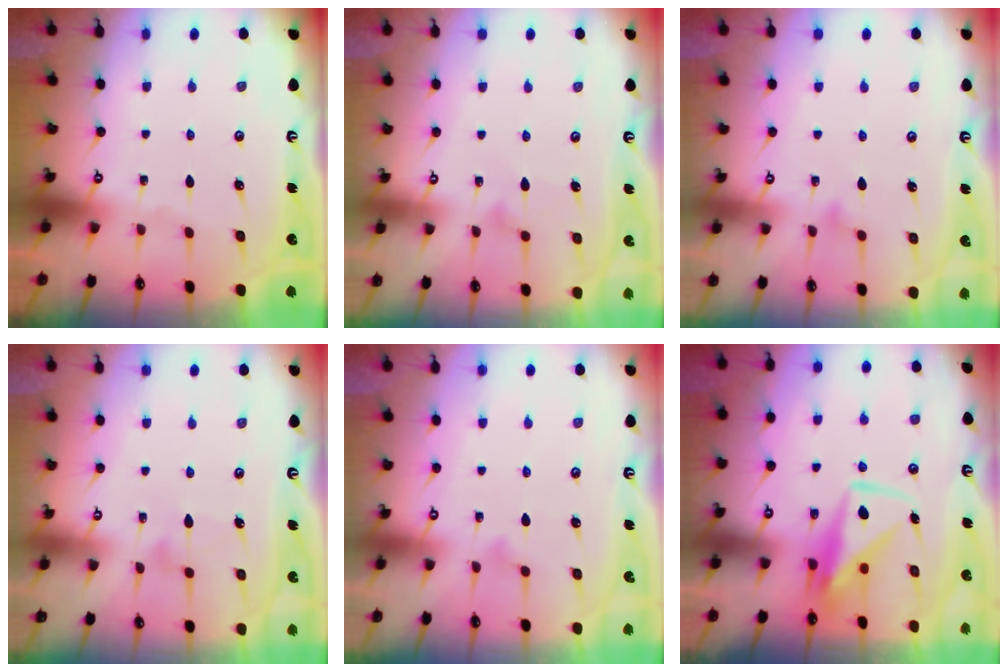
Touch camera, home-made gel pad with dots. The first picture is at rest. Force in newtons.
{"total": 10.4, "press": 10.3, "slide": 0.5}
{"total": 7.1, "press": 7.1, "slide": 0.3}
{"total": 5.6, "press": 5.6, "slide": 0.2}
{"total": 3.9, "press": 3.9, "slide": 0.2}
{"total": 9.2, "press": 9.2, "slide": 0.9}